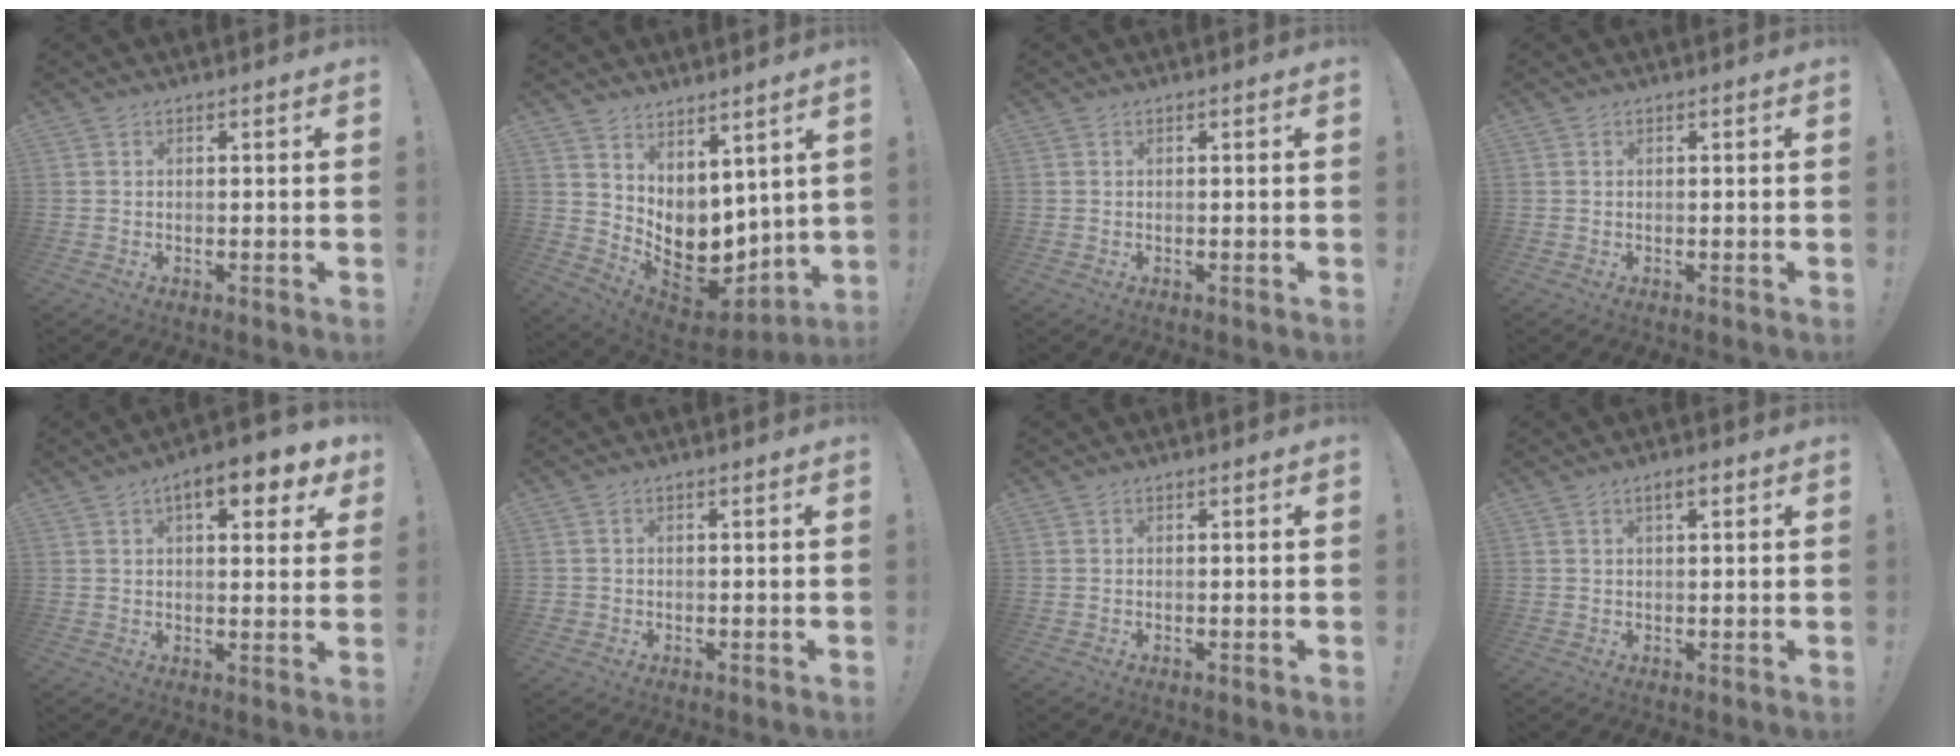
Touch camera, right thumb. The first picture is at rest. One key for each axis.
{"total": 10.4, "fx": 0.6, "fy": 8.7, "fz": 5.6, "tx": -0.053, "ty": -0.028, "tz": 0.032}
{"total": 0.0}
{"total": 0.0}
{"total": 9.2, "fx": 4.5, "fy": 3.4, "fz": 7.2, "tx": -0.092, "ty": -0.016, "tz": 0.071}
{"total": 1.3, "fx": 0.0, "fy": 1.2, "fz": 0.3, "tx": -0.013, "ty": 0.006, "tz": 0.001}
{"total": 0.0}
{"total": 2.5, "fx": 1.3, "fy": 0.8, "fz": 2.0, "tx": -0.033, "ty": 0.000, "tz": 0.019}